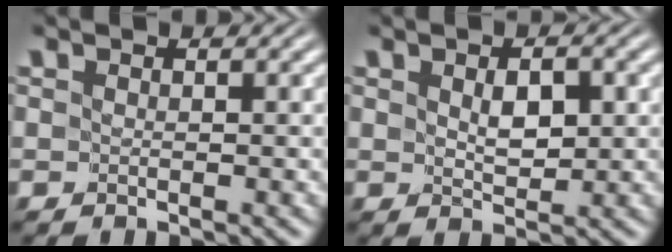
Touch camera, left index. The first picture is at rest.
{"total": 2.2, "force": [0.6, 1.0, 1.9], "torque": [-0.036, -0.001, 0.017]}